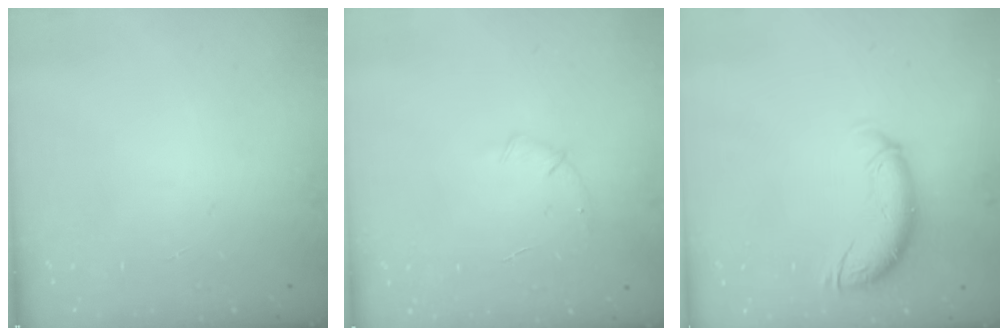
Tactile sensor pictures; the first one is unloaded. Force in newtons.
{"total": 5.1, "press": 4.9, "slide": 1.4}
{"total": 10.7, "press": 10.6, "slide": 1.5}